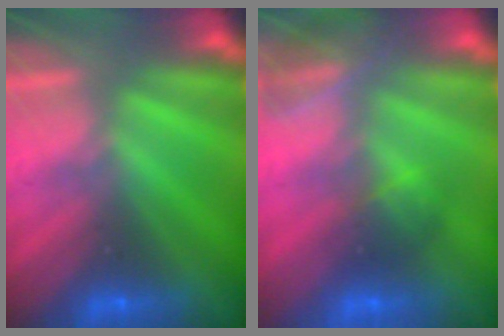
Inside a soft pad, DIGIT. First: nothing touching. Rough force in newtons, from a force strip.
{"total": 3.3}